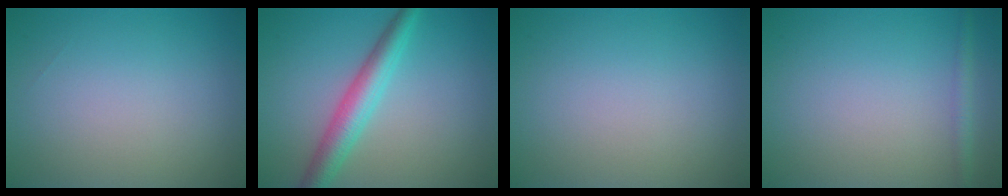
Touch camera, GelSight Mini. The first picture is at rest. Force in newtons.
{"total": 4.1, "press": 4.1, "slide": 0.1}
{"total": 0.0}
{"total": 1.3, "press": 1.3, "slide": 0.1}